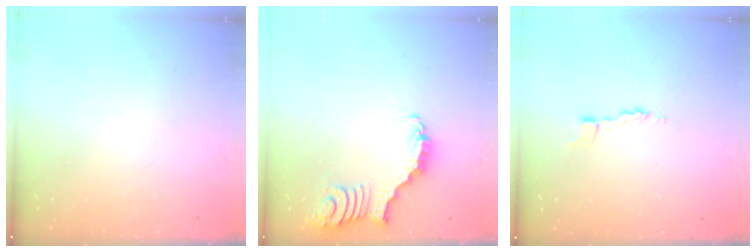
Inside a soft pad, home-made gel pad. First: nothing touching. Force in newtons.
{"total": 3.0, "press": 2.9, "slide": 0.7}
{"total": 3.6, "press": 3.6, "slide": 0.2}